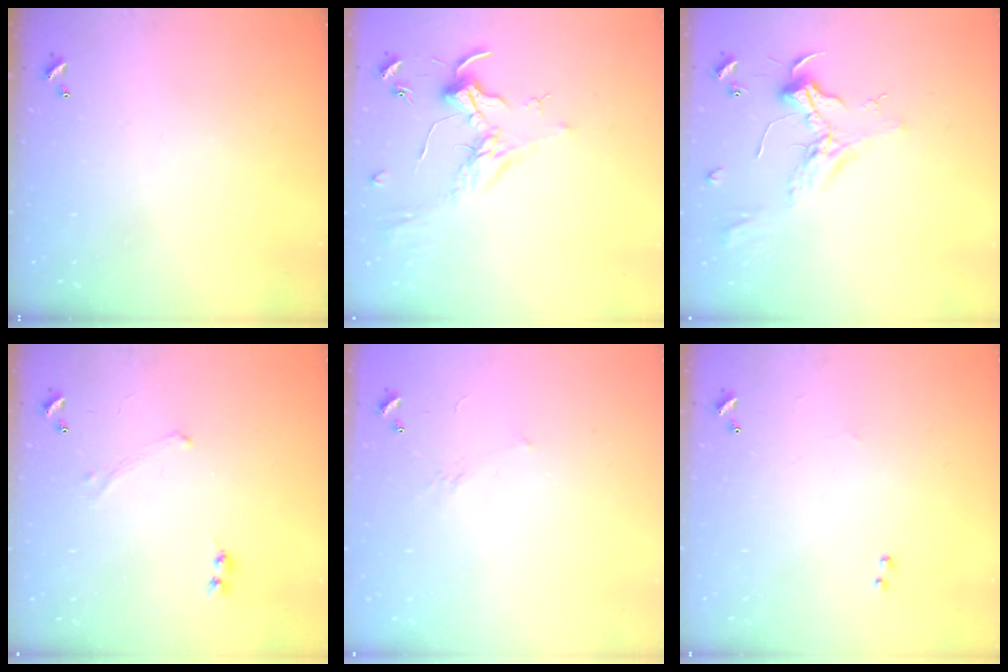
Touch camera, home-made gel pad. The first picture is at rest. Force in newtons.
{"total": 1.7, "press": 1.5, "slide": 0.7}
{"total": 2.4, "press": 2.3, "slide": 0.9}
{"total": 0.7, "press": 0.6, "slide": 0.2}
{"total": 4.5, "press": 4.3, "slide": 1.0}
{"total": 2.3, "press": 2.2, "slide": 0.8}